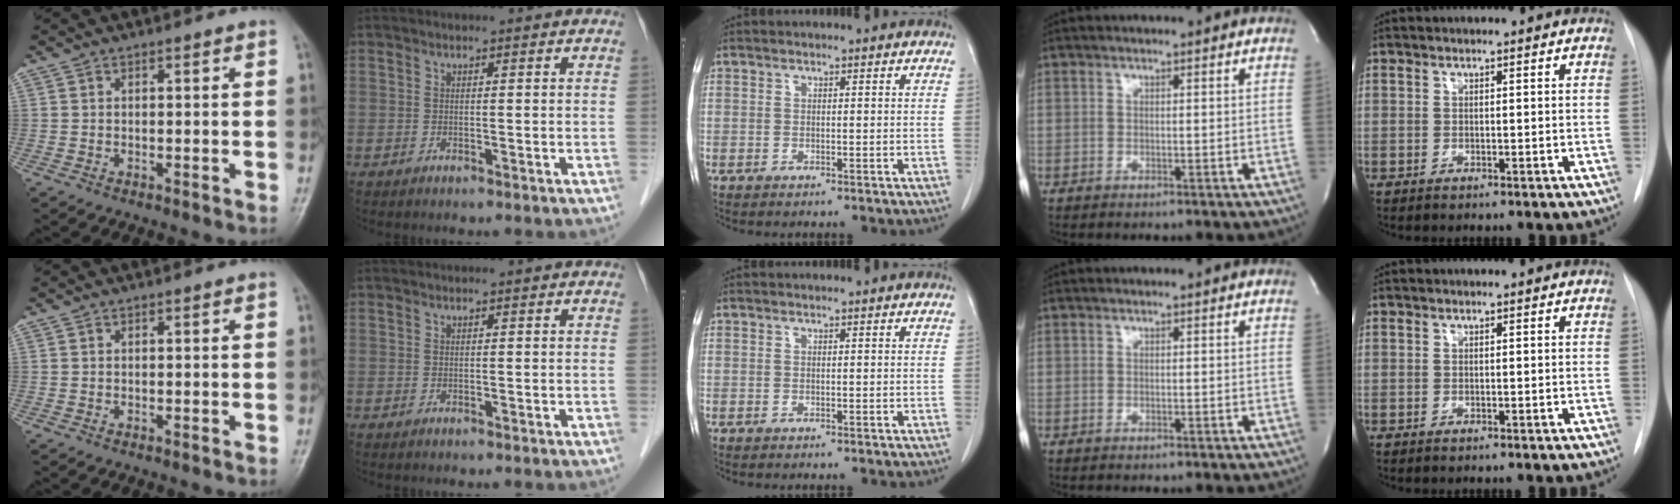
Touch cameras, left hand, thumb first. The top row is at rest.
{}